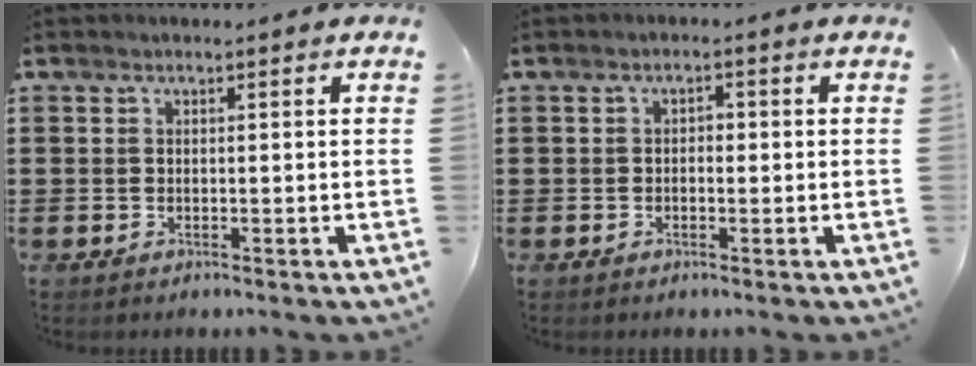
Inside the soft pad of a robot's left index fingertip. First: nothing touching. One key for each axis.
{"total": 1.3, "fx": -0.6, "fy": 0.7, "fz": 1.0, "tx": -0.020, "ty": 0.003, "tz": -0.013}